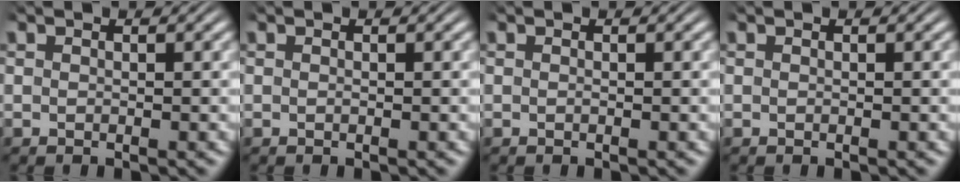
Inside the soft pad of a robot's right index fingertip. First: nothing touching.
{"total": 0.0}
{"total": 0.0}
{"total": 0.0}